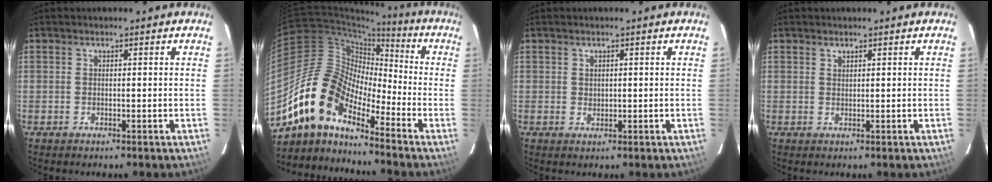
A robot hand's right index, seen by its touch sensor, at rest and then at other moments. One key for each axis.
{"total": 14.0, "fx": -10.7, "fy": 5.4, "fz": 7.3, "tx": -0.120, "ty": 0.008, "tz": -0.219}
{"total": 1.1, "fx": 0.5, "fy": 0.9, "fz": 0.5, "tx": -0.006, "ty": 0.003, "tz": 0.011}
{"total": 0.7, "fx": 0.7, "fy": 0.3, "fz": 0.1, "tx": -0.003, "ty": -0.001, "tz": 0.013}